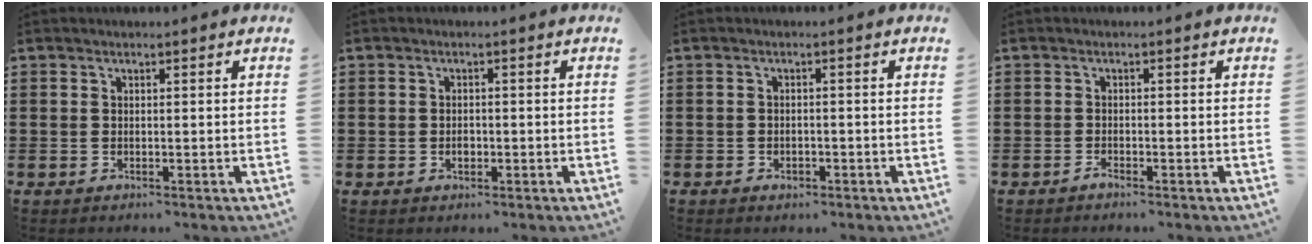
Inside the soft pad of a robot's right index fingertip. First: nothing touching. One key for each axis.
{"total": 1.5, "fx": -0.4, "fy": 1.1, "fz": 0.9, "tx": -0.017, "ty": 0.002, "tz": -0.008}
{"total": 1.0, "fx": -0.7, "fy": 0.7, "fz": 0.3, "tx": -0.008, "ty": -0.001, "tz": -0.015}
{"total": 1.0, "fx": -0.9, "fy": 0.1, "fz": 0.4, "tx": -0.010, "ty": -0.002, "tz": -0.017}